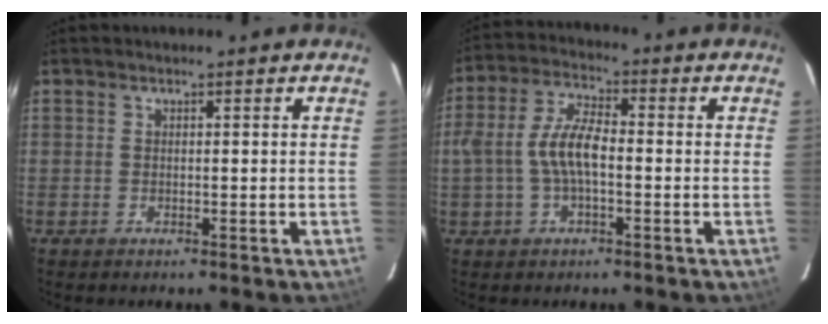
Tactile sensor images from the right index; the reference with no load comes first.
{"total": 8.4, "force": [-1.4, 3.6, 7.5], "torque": [-0.154, 0.014, -0.025]}